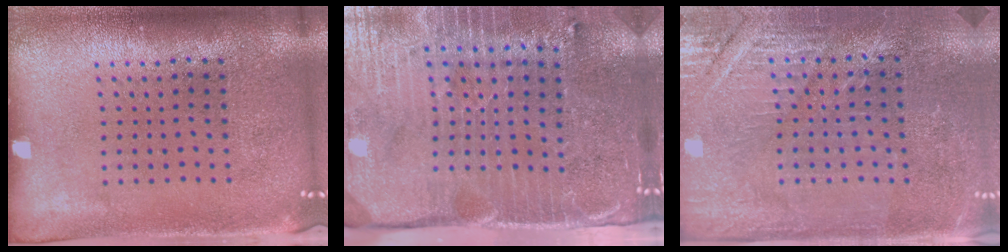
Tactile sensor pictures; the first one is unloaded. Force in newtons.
{"total": 4.6, "press": 3.9, "slide": 2.5}
{"total": 2.9, "press": 2.9, "slide": 0.2}